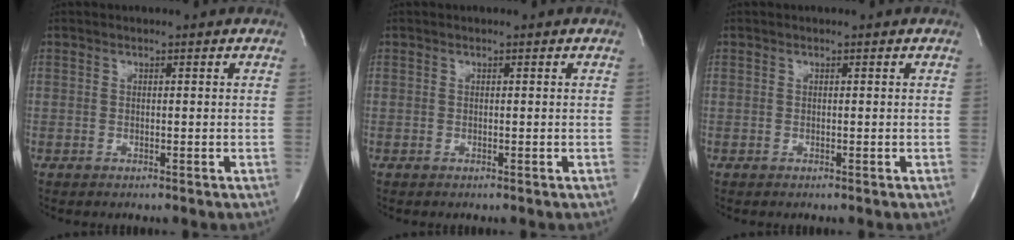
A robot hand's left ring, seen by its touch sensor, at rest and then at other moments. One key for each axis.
{"total": 0.0}
{"total": 0.0}